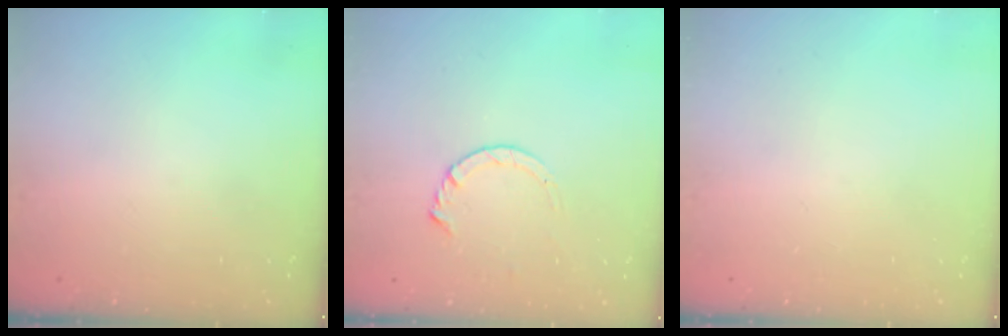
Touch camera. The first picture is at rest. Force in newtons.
{"total": 4.4, "press": 4.4, "slide": 0.5}
{"total": 0.0}